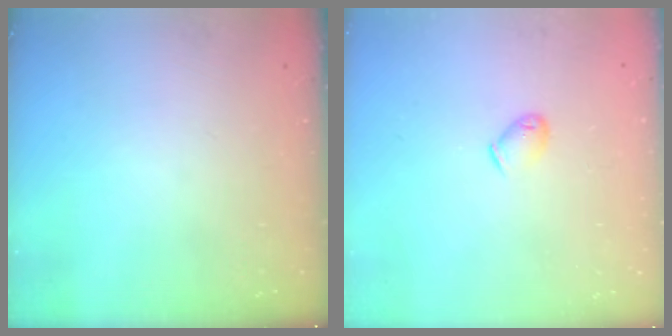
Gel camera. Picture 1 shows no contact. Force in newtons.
{"total": 4.2, "press": 4.1, "slide": 0.7}